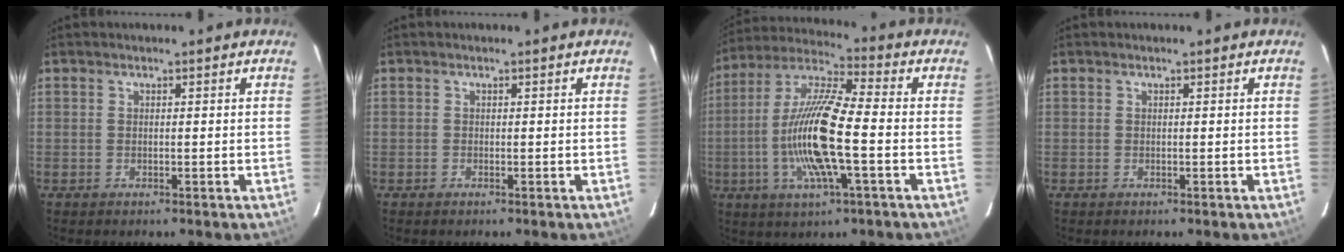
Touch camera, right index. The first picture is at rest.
{"total": 0.0}
{"total": 15.8, "force": [-3.2, 2.5, 15.3], "torque": [-0.306, -0.004, -0.067]}
{"total": 0.0}